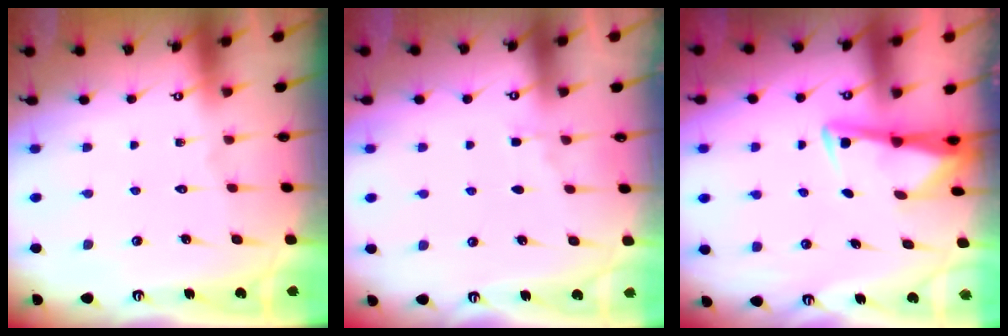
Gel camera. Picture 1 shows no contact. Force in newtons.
{"total": 2.1, "press": 2.1, "slide": 0.4}
{"total": 3.0, "press": 2.9, "slide": 0.4}